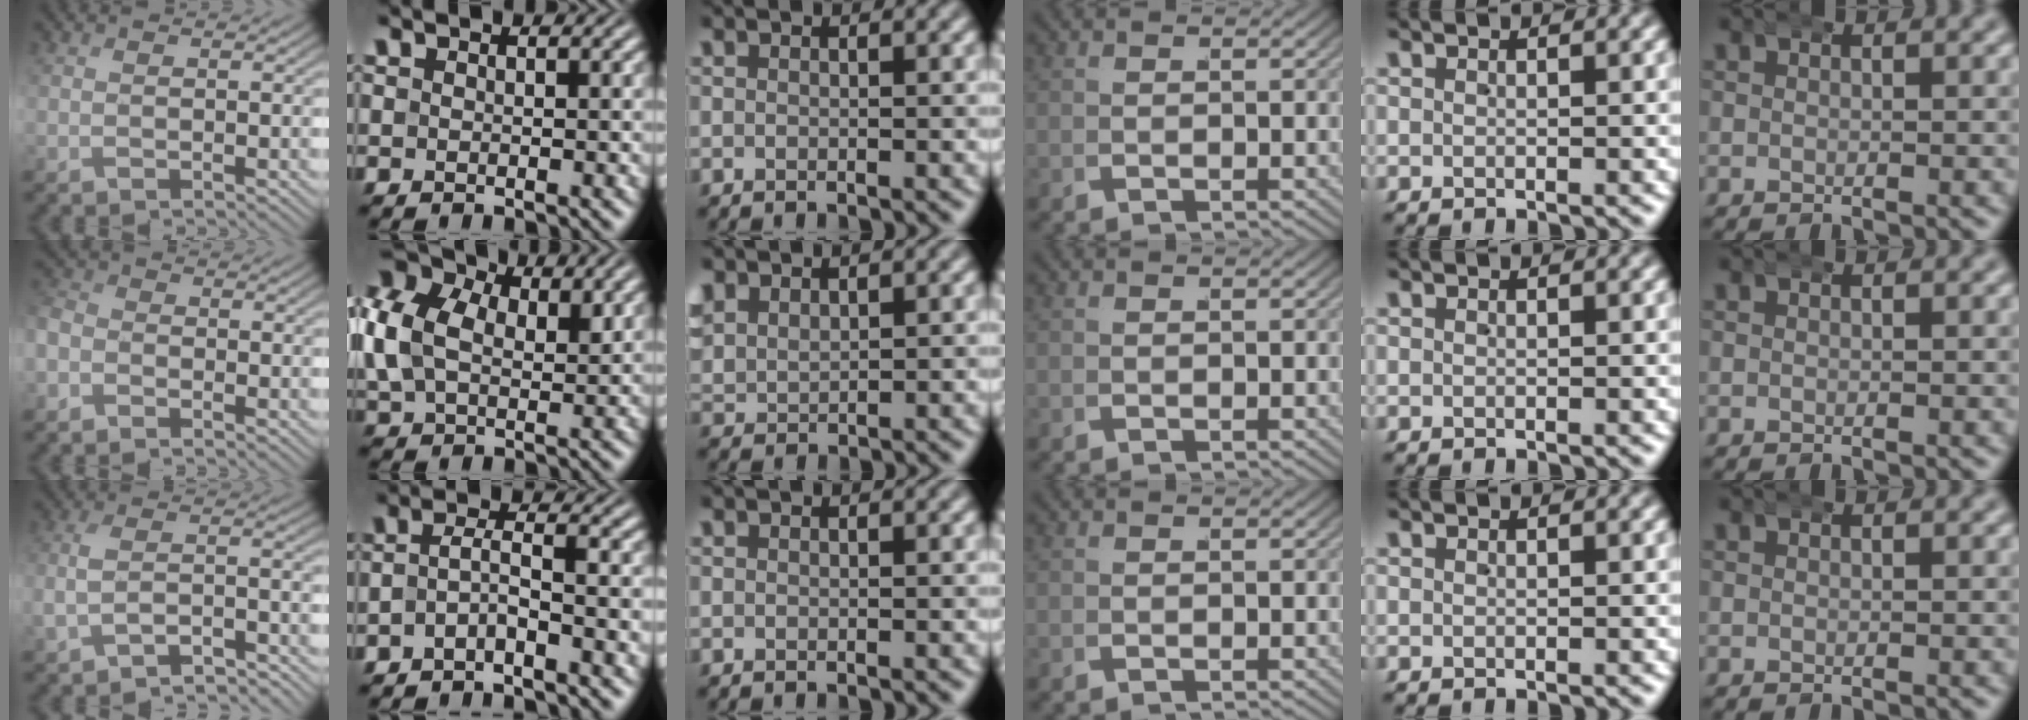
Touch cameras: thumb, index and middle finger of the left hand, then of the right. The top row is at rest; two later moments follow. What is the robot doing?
{"motion": "wrap", "object": "aluminum foil"}